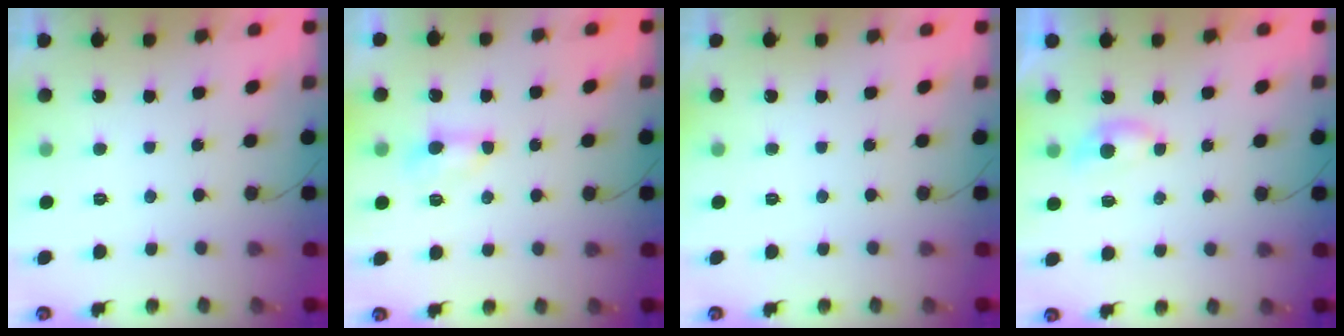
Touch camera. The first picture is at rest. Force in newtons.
{"total": 4.5, "press": 4.5, "slide": 0.8}
{"total": 0.0}
{"total": 3.1, "press": 3.1, "slide": 0.4}